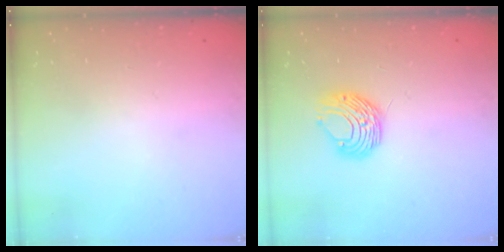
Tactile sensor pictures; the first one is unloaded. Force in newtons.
{"total": 8.9, "press": 8.9, "slide": 0.7}